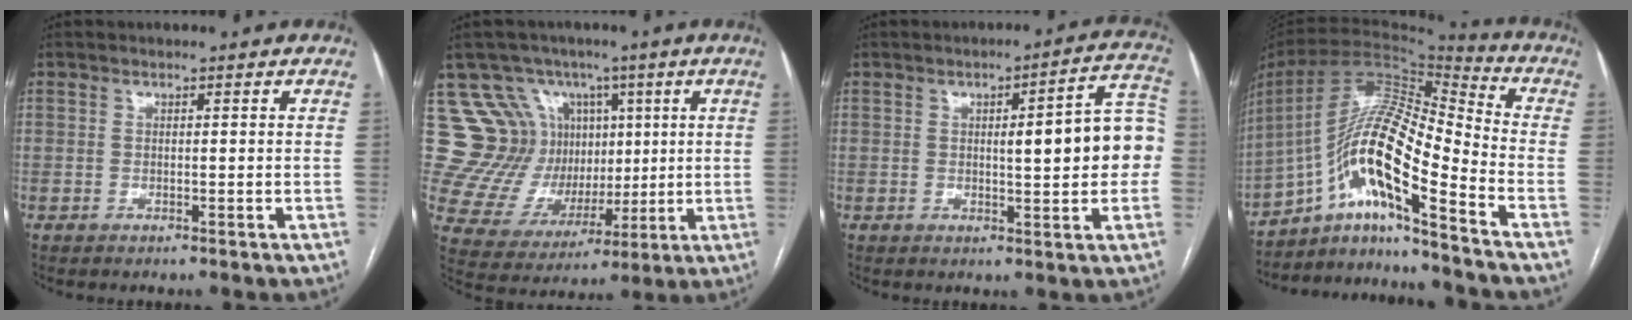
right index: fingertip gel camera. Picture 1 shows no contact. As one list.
[{"total": 13.8, "force": [5.5, 12.3, 3.1], "torque": [-0.061, 0.060, 0.118]}, {"total": 10.9, "force": [0.3, 2.3, 10.7], "torque": [-0.126, 0.031, 0.003]}, {"total": 17.3, "force": [-9.3, 1.8, 14.5], "torque": [-0.272, 0.017, -0.162]}]